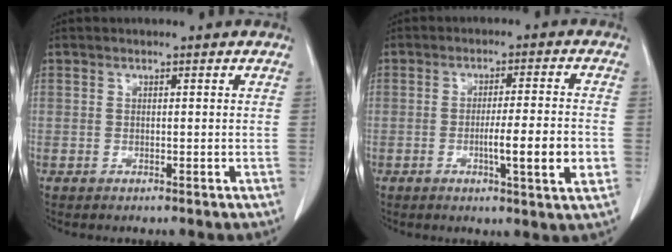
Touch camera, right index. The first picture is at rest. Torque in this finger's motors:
{"motor_torque": [1.04, -0.67, 0.58, 0.09]}